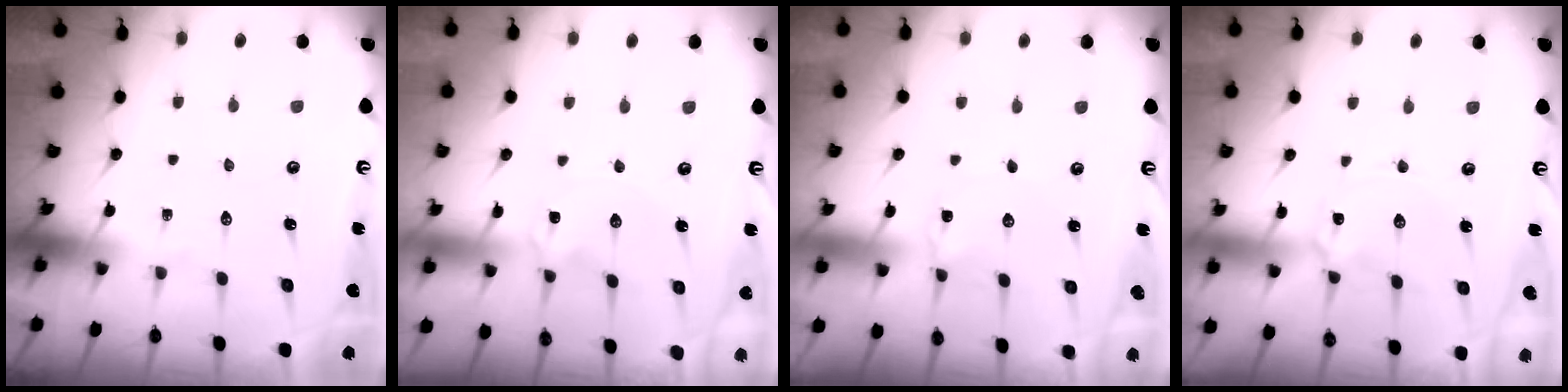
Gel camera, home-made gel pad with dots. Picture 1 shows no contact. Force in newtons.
{"total": 1.1, "press": 1.1, "slide": 0.2}
{"total": 2.5, "press": 2.5, "slide": 0.3}
{"total": 2.3, "press": 2.3, "slide": 0.4}